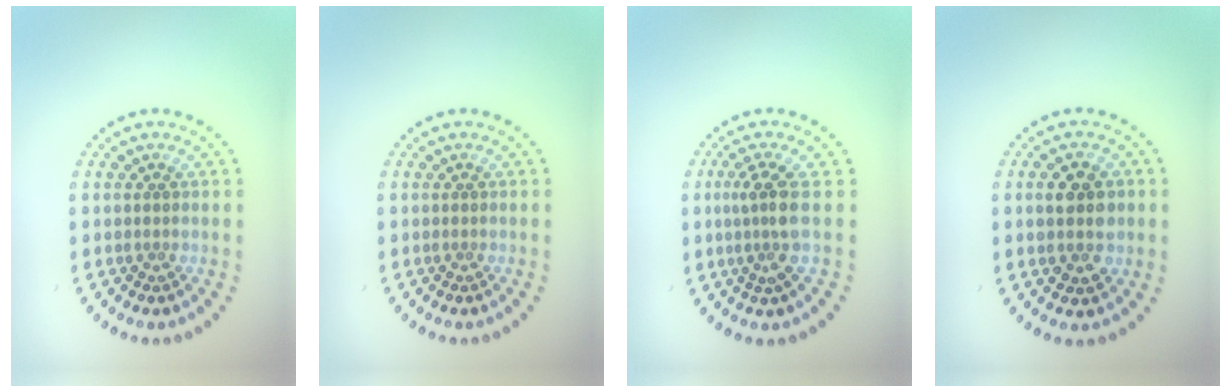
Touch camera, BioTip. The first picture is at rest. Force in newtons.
{"total": 0.0}
{"total": 2.8, "press": 2.0, "slide": 2.0}
{"total": 3.7, "press": 3.6, "slide": 0.3}